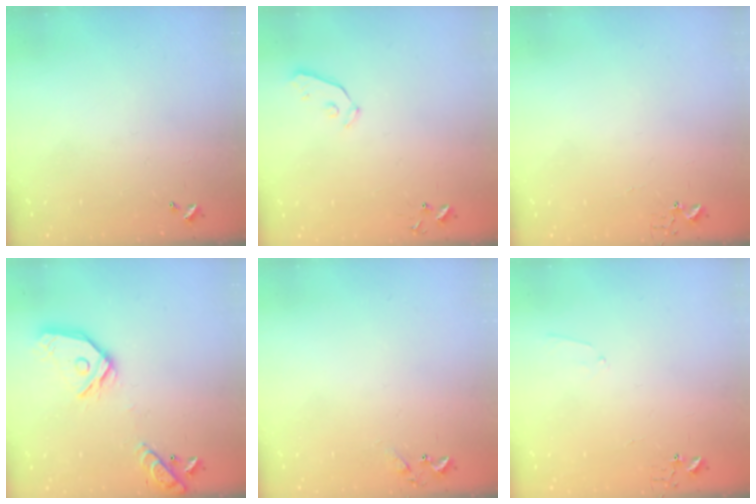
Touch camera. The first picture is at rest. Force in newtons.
{"total": 3.9, "press": 3.9, "slide": 0.3}
{"total": 2.9, "press": 2.9, "slide": 0.4}
{"total": 17.7, "press": 17.4, "slide": 3.0}
{"total": 5.9, "press": 5.9, "slide": 0.5}
{"total": 4.8, "press": 4.7, "slide": 0.6}